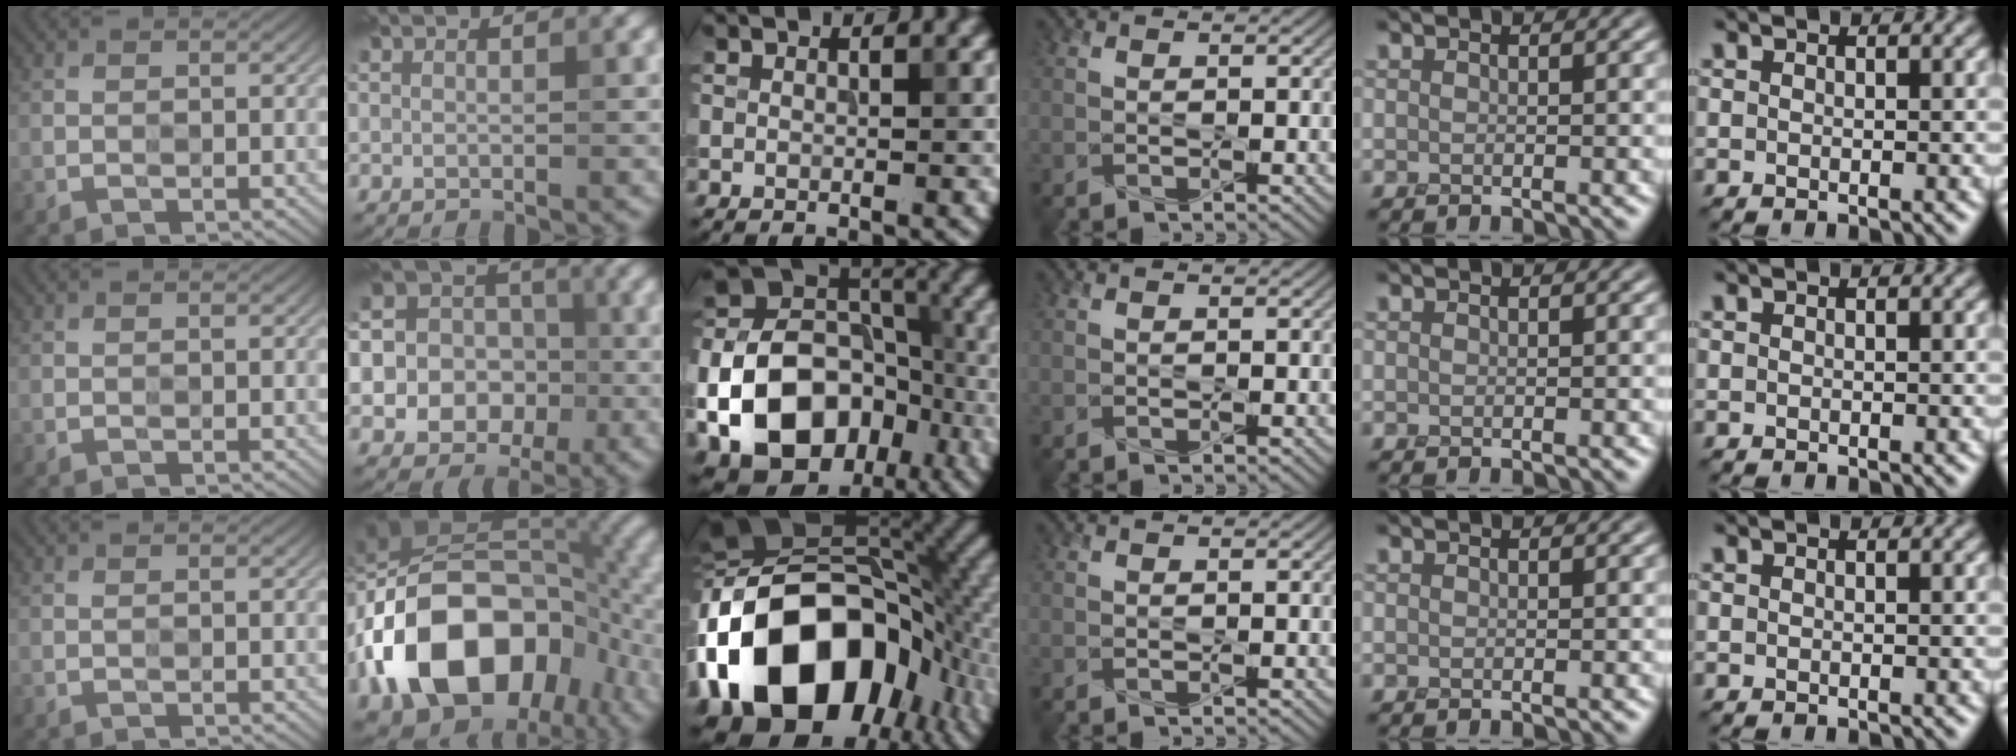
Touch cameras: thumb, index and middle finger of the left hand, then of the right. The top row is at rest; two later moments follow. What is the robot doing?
{"motion": "press", "object": "gel pad"}